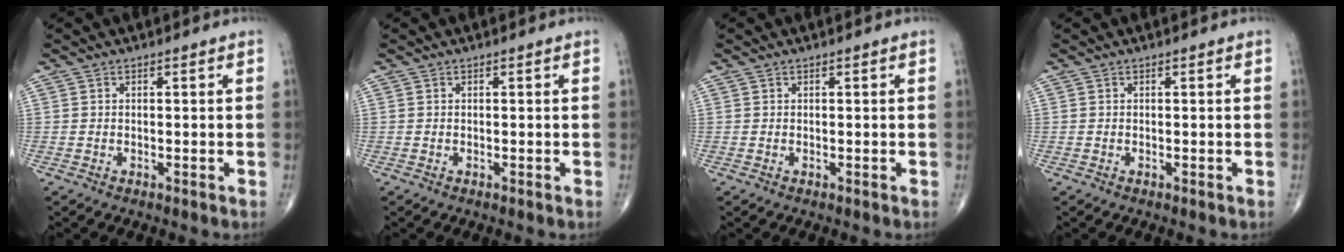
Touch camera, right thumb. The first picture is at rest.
{"total": 0.0}
{"total": 0.0}
{"total": 0.0}